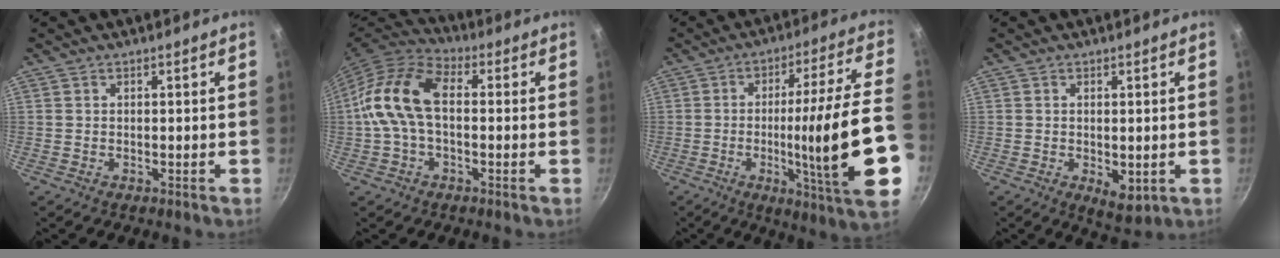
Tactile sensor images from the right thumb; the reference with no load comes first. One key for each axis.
{"total": 13.5, "fx": 0.0, "fy": 8.1, "fz": 10.8, "tx": -0.198, "ty": 0.037, "tz": -0.020}
{"total": 22.9, "fx": -4.8, "fy": 2.3, "fz": 22.3, "tx": -0.320, "ty": 0.014, "tz": -0.064}
{"total": 4.9, "fx": -0.8, "fy": 2.3, "fz": 4.2, "tx": -0.056, "ty": -0.013, "tz": -0.004}